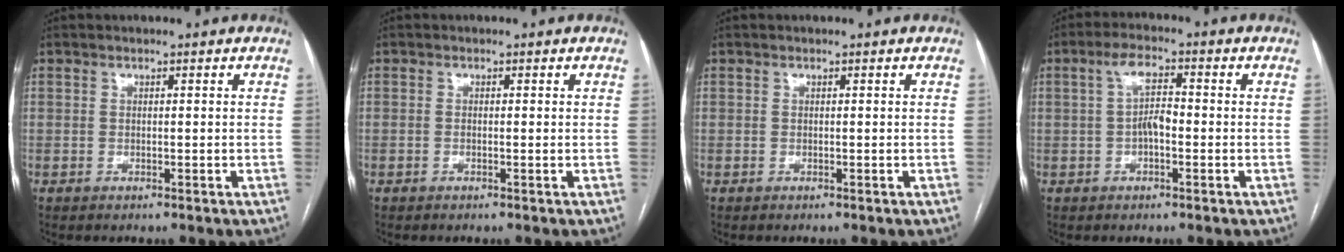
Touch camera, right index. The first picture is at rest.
{"total": 0.5, "force": [-0.1, 0.0, 0.5], "torque": [-0.009, -0.001, -0.001]}
{"total": 0.0}
{"total": 4.5, "force": [-0.1, 1.7, 4.2], "torque": [-0.083, 0.013, -0.003]}